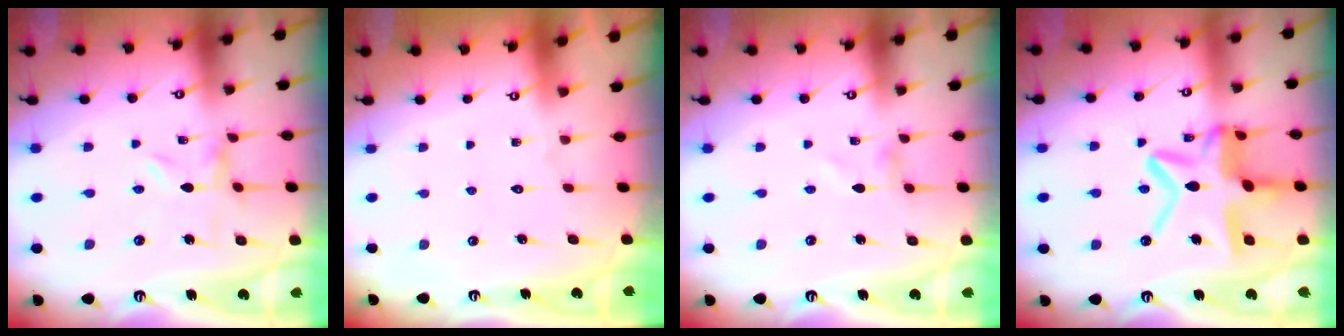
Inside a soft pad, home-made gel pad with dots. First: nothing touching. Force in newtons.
{"total": 1.7, "press": 1.7, "slide": 0.1}
{"total": 0.9, "press": 0.9, "slide": 0.1}
{"total": 17.2, "press": 17.2, "slide": 1.5}